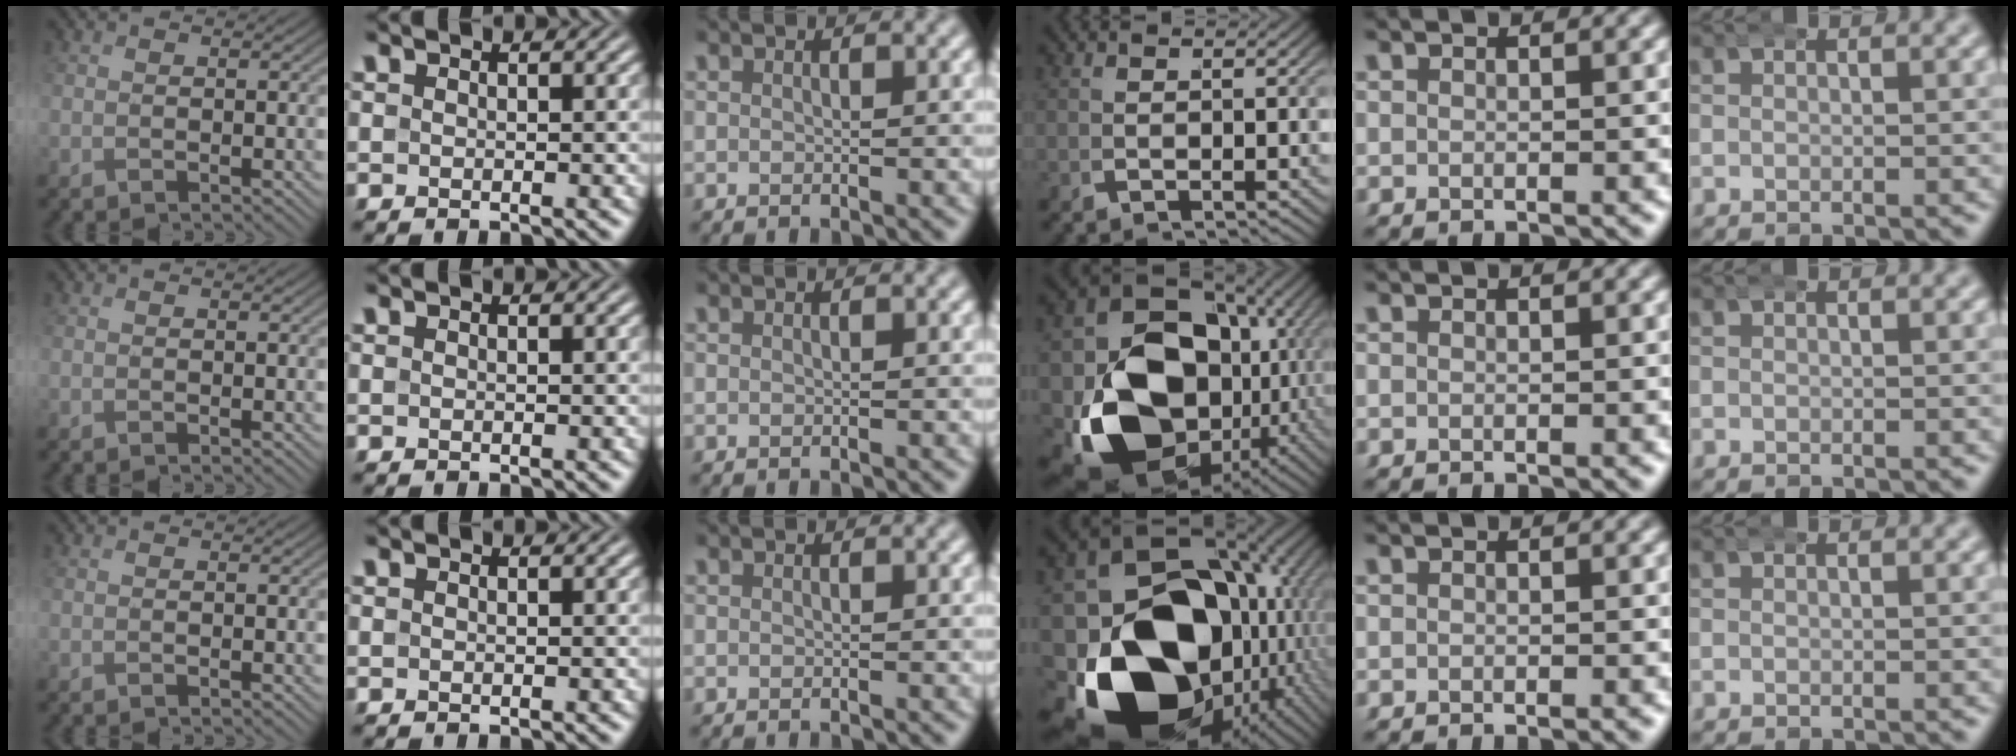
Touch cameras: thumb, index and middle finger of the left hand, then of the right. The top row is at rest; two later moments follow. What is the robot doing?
{"motion": "wrap", "object": "bandana"}